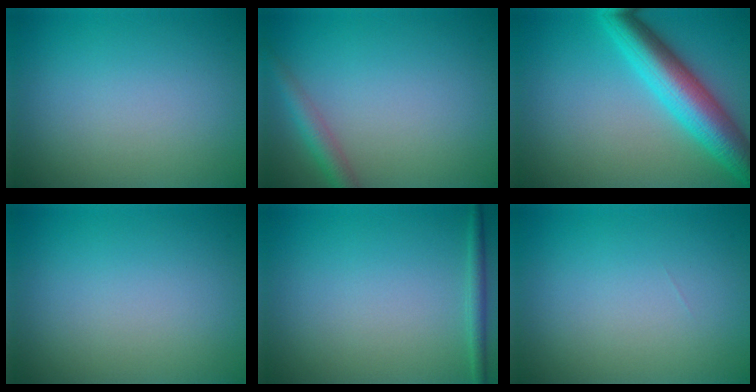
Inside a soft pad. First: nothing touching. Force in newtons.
{"total": 2.4, "press": 2.4, "slide": 0.2}
{"total": 7.8, "press": 7.8, "slide": 0.2}
{"total": 0.0}
{"total": 1.3, "press": 1.3, "slide": 0.1}
{"total": 0.0}